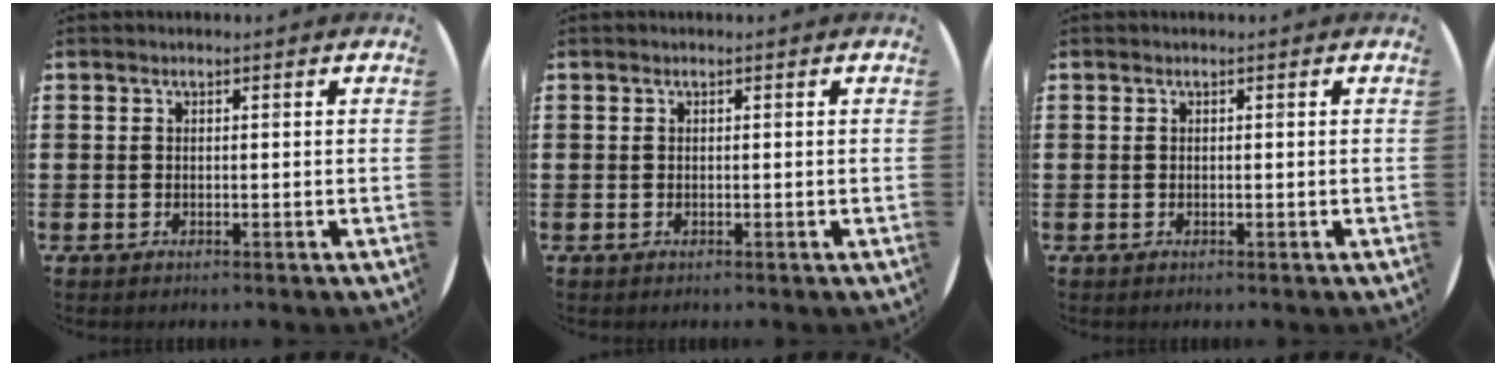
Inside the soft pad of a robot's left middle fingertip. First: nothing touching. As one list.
[{"total": 0.0}, {"total": 0.0}]